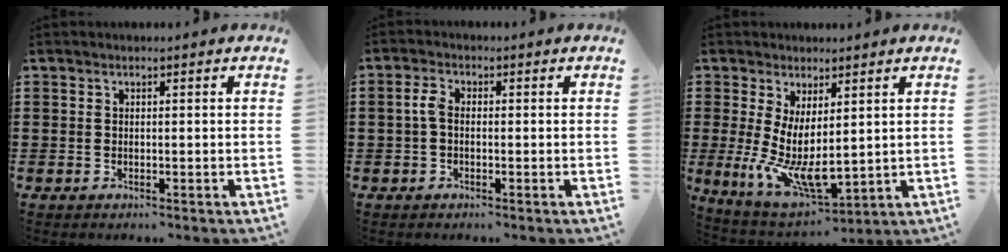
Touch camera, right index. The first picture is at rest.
{"total": 2.3, "force": [-0.2, 0.9, 2.0], "torque": [-0.051, -0.002, -0.009]}
{"total": 7.8, "force": [0.6, 3.0, 7.1], "torque": [-0.152, -0.043, 0.013]}